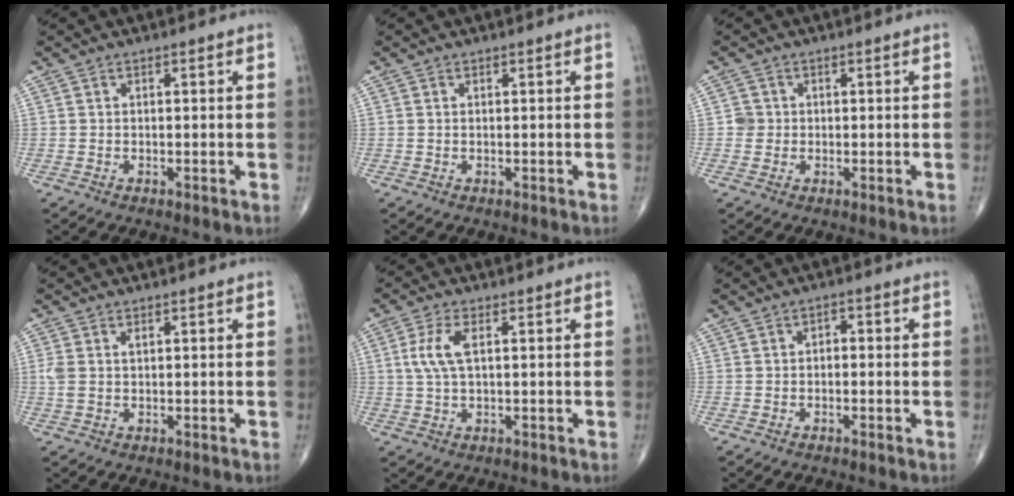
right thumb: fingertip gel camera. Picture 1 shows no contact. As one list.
[{"total": 0.0}, {"total": 1.8, "force": [0.0, 1.8, 0.2], "torque": [0.009, 0.005, -0.003]}, {"total": 2.7, "force": [0.6, 1.5, 2.1], "torque": [-0.066, 0.011, 0.017]}, {"total": 5.5, "force": [1.2, 2.2, 4.9], "torque": [-0.119, 0.006, 0.023]}, {"total": 1.4, "force": [-0.2, 1.0, 1.0], "torque": [-0.006, 0.009, -0.009]}]